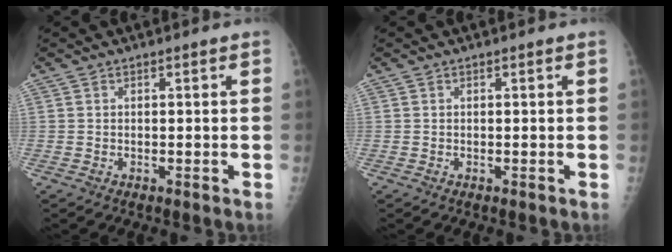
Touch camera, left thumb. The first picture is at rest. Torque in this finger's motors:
{"motor_torque": [0.00, 0.00, -0.05, -0.05, 0.00]}